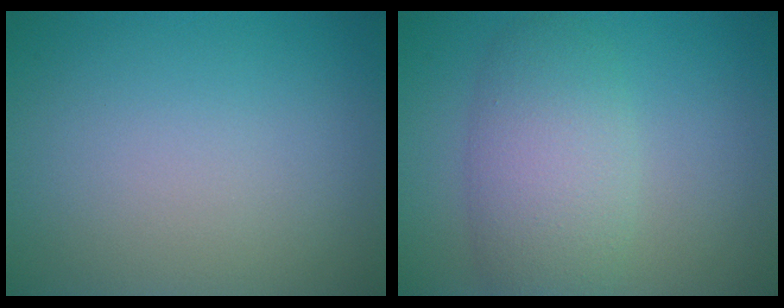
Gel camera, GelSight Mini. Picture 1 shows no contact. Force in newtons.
{"total": 5.3, "press": 5.3, "slide": 0.3}